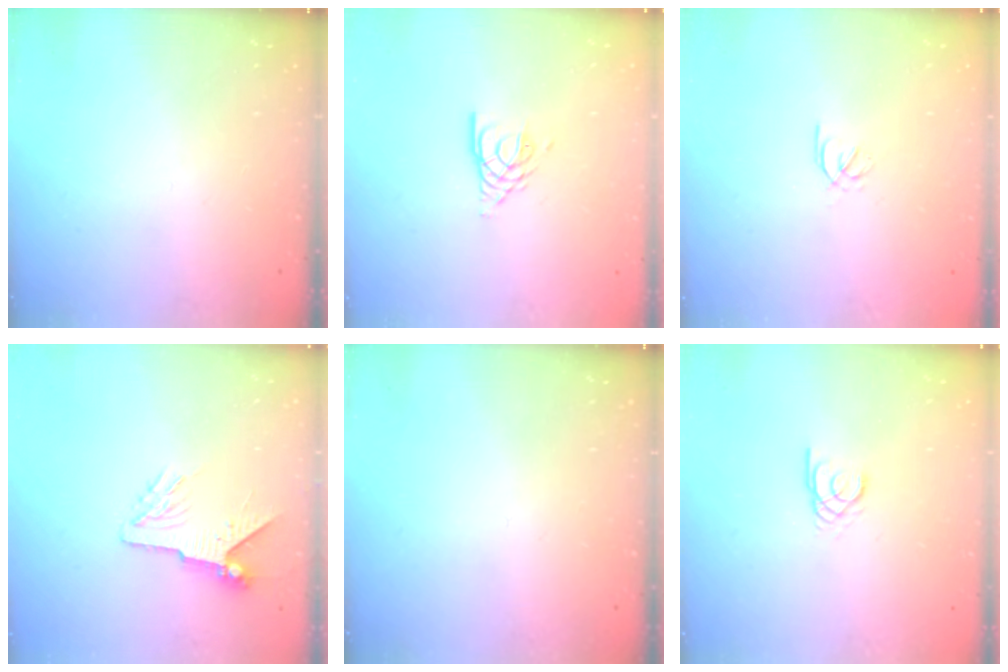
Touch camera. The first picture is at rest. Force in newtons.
{"total": 4.2, "press": 4.1, "slide": 0.5}
{"total": 1.5, "press": 1.4, "slide": 0.5}
{"total": 6.8, "press": 6.7, "slide": 1.1}
{"total": 0.0}
{"total": 1.8, "press": 1.8, "slide": 0.2}